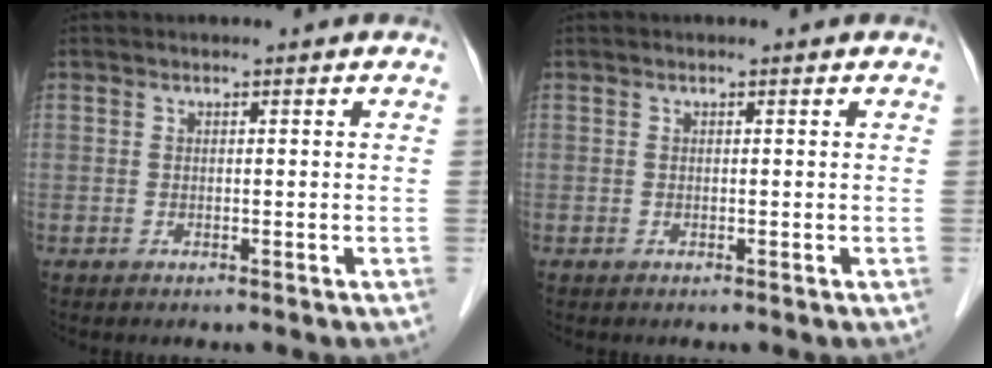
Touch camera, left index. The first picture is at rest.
{"total": 0.0}